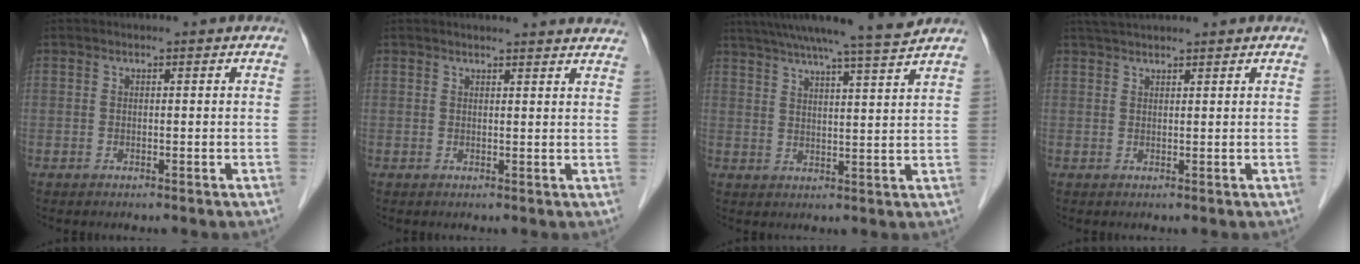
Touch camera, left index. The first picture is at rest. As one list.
[{"total": 10.6, "force": [10.3, 0.8, 2.6], "torque": [-0.012, -0.009, 0.094]}, {"total": 13.5, "force": [12.1, -1.5, 5.8], "torque": [-0.103, -0.010, 0.171]}, {"total": 3.8, "force": [3.4, 0.2, 1.6], "torque": [-0.025, 0.031, 0.062]}]